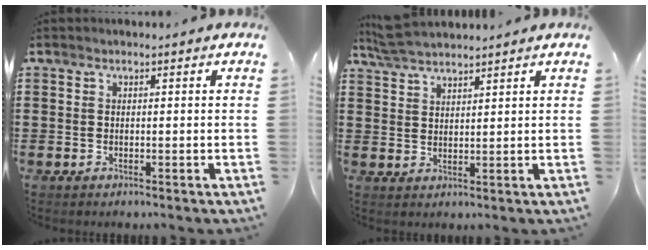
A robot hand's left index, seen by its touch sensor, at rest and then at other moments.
{"total": 4.3, "force": [4.0, 0.5, 1.5], "torque": [-0.042, -0.005, 0.075]}